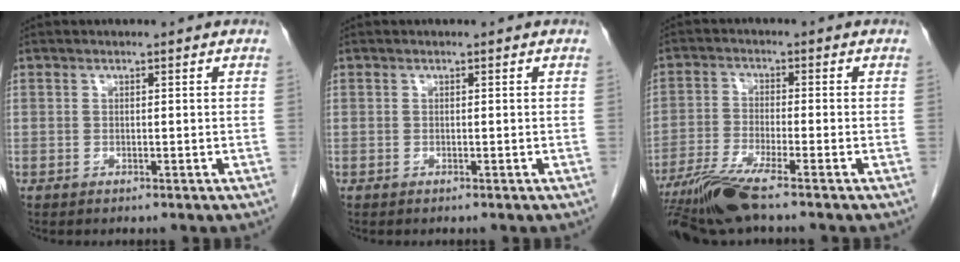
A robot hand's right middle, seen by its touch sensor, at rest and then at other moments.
{"total": 0.0}
{"total": 7.9, "force": [-6.1, -0.6, 5.0], "torque": [-0.097, -0.026, -0.116]}